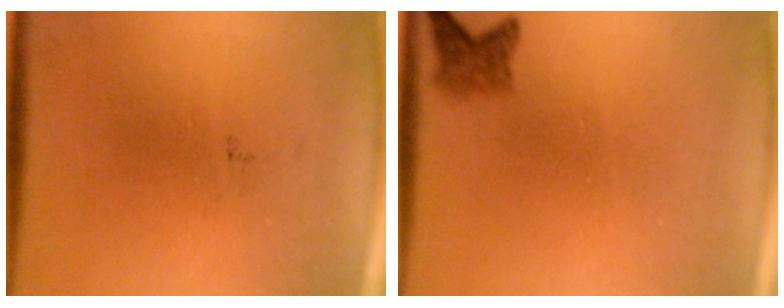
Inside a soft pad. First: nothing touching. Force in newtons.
{"total": 2.1}